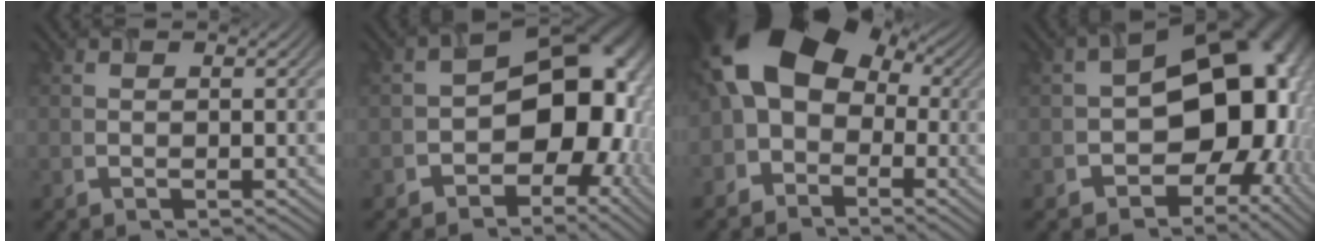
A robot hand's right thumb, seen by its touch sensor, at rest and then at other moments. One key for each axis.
{"total": 13.9, "fx": -3.4, "fy": 9.5, "fz": 9.6, "tx": -0.086, "ty": -0.002, "tz": -0.058}
{"total": 14.7, "fx": 0.1, "fy": 10.7, "fz": 10.1, "tx": -0.177, "ty": 0.015, "tz": -0.003}
{"total": 17.8, "fx": -2.7, "fy": 12.1, "fz": 12.8, "tx": -0.126, "ty": -0.019, "tz": -0.034}